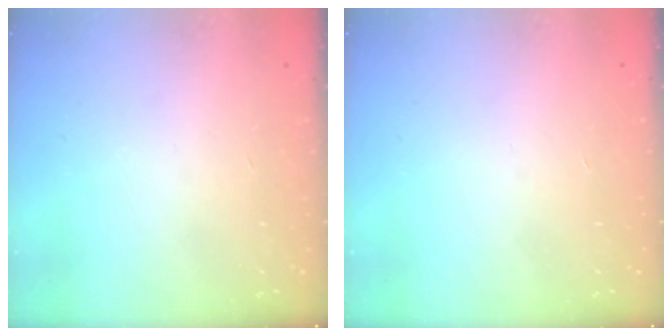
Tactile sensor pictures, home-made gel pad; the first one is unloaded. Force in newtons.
{"total": 0.0}